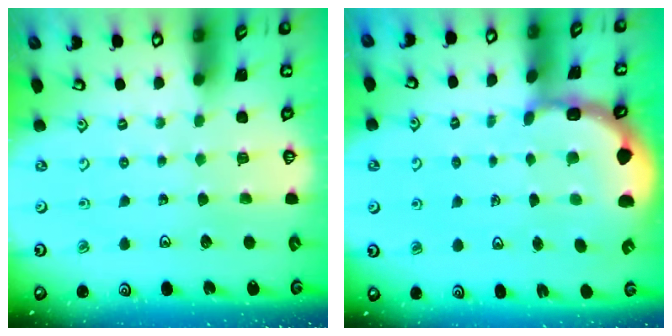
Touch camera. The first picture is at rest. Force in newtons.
{"total": 3.8, "press": 3.6, "slide": 1.1}